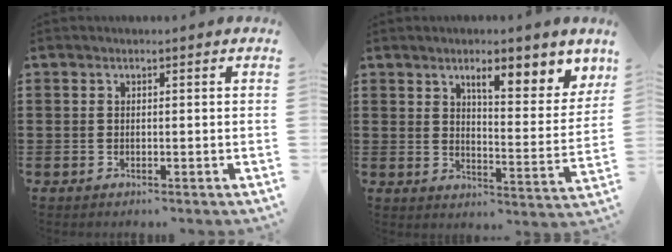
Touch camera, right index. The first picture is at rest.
{"total": 6.6, "force": [4.6, 1.3, 4.5], "torque": [-0.071, -0.022, 0.070]}